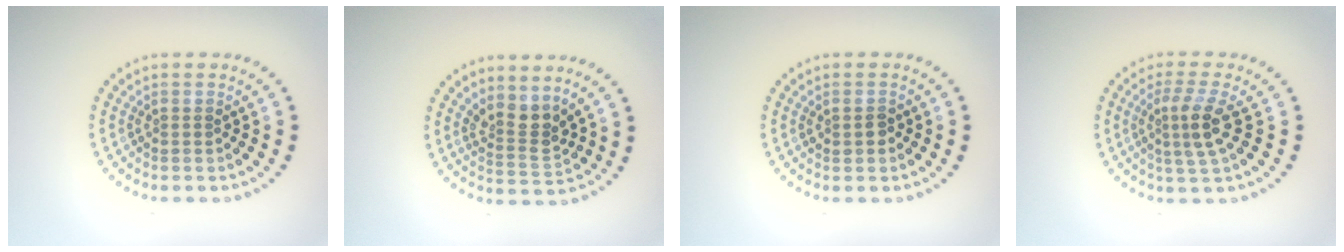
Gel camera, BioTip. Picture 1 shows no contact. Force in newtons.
{"total": 2.7, "press": 2.1, "slide": 1.7}
{"total": 1.2, "press": 1.2, "slide": 0.1}
{"total": 3.2, "press": 2.7, "slide": 1.7}